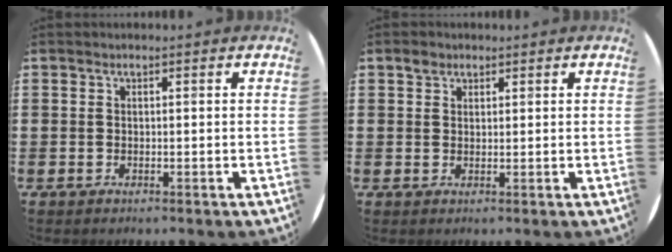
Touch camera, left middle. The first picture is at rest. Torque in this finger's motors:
{"motor_torque": [0.08, -0.06, 0.02, 0.00]}